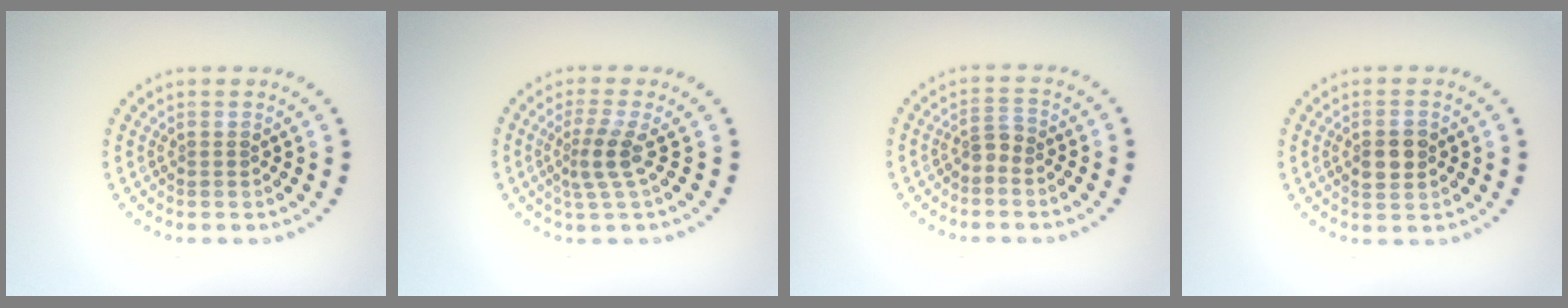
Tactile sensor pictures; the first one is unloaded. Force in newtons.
{"total": 2.5, "press": 1.7, "slide": 1.8}
{"total": 1.6, "press": 1.3, "slide": 0.9}
{"total": 2.9, "press": 2.9, "slide": 0.1}